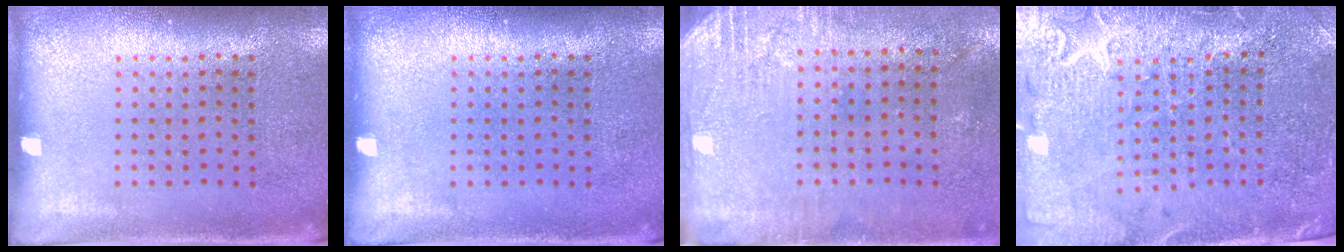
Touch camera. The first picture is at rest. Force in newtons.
{"total": 0.0}
{"total": 2.8, "press": 2.4, "slide": 1.5}
{"total": 3.3, "press": 3.1, "slide": 1.1}